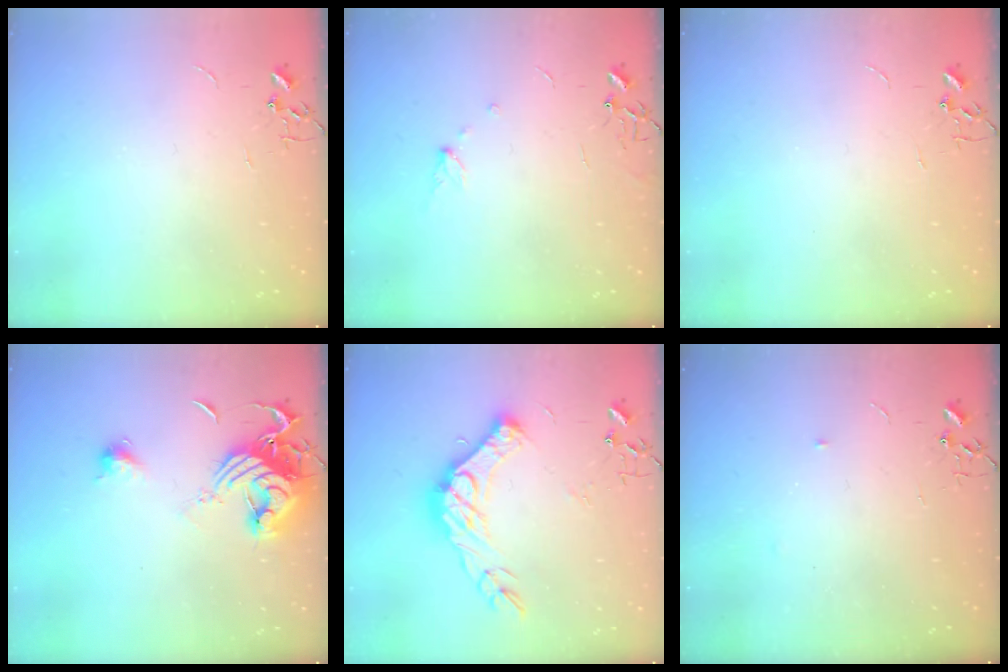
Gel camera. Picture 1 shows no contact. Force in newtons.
{"total": 4.5, "press": 4.4, "slide": 0.5}
{"total": 0.0}
{"total": 14.9, "press": 14.9, "slide": 1.1}
{"total": 17.2, "press": 17.2, "slide": 1.2}
{"total": 2.8, "press": 2.8, "slide": 0.4}